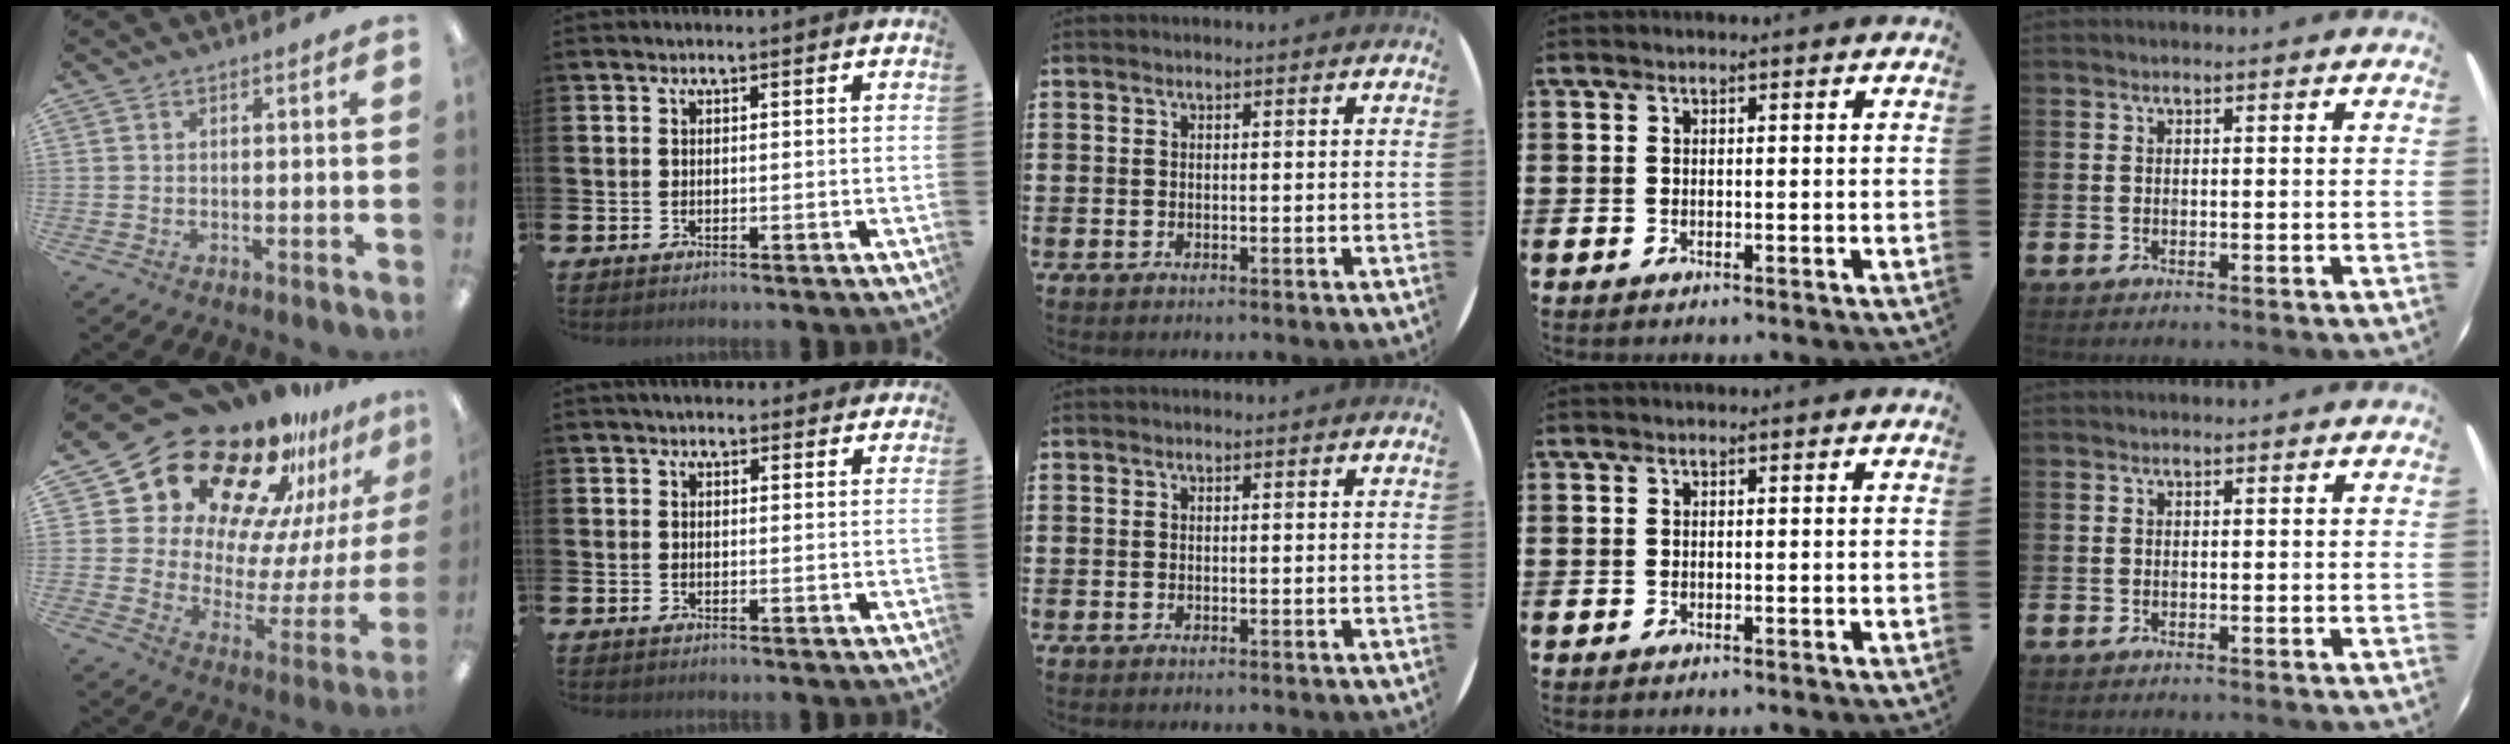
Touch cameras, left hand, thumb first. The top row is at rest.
{"thumb": {"total": 24.2, "force": [19.1, 11.0, 10.0], "torque": [-0.172, -0.155, 0.344]}, "index": {"total": 2.3, "force": [2.2, 0.8, 0.2], "torque": [0.004, -0.007, 0.037]}}